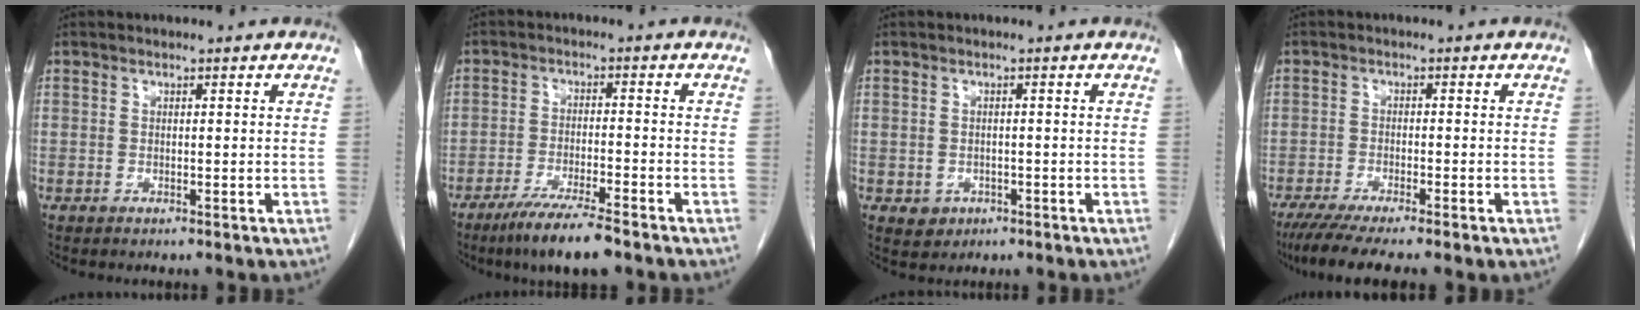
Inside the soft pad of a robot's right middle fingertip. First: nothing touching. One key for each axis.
{"total": 8.1, "fx": -5.9, "fy": 0.5, "fz": 5.5, "tx": -0.097, "ty": -0.021, "tz": -0.103}
{"total": 2.4, "fx": -0.9, "fy": 2.1, "fz": 0.7, "tx": -0.010, "ty": 0.004, "tz": -0.003}
{"total": 7.7, "fx": -5.9, "fy": 0.3, "fz": 4.9, "tx": -0.074, "ty": -0.018, "tz": -0.093}